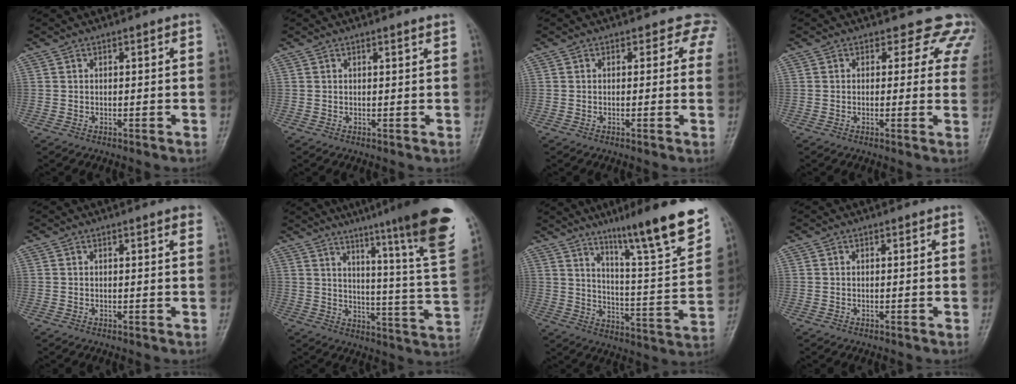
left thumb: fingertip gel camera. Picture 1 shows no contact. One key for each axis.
{"total": 0.9, "fx": 0.7, "fy": -0.1, "fz": 0.5, "tx": -0.010, "ty": -0.004, "tz": 0.012}
{"total": 3.5, "fx": 2.3, "fy": 2.6, "fz": 0.6, "tx": 0.027, "ty": -0.008, "tz": -0.002}
{"total": 7.4, "fx": 5.5, "fy": 4.5, "fz": 2.0, "tx": 0.024, "ty": -0.017, "tz": 0.033}
{"total": 1.4, "fx": 0.9, "fy": 0.1, "fz": 1.0, "tx": -0.012, "ty": 0.000, "tz": 0.009}
{"total": 23.8, "fx": 16.7, "fy": 0.8, "fz": 16.9, "tx": -0.214, "ty": -0.098, "tz": 0.223}
{"total": 18.0, "fx": 12.6, "fy": 1.4, "fz": 12.8, "tx": -0.168, "ty": -0.074, "tz": 0.197}
{"total": 0.0}